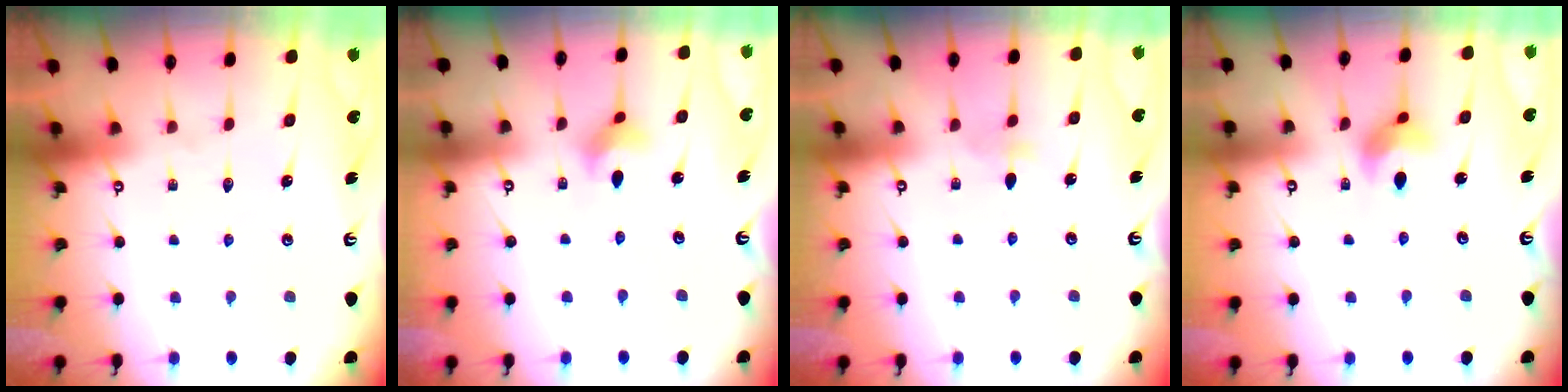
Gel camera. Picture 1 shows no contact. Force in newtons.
{"total": 3.2, "press": 3.2, "slide": 0.2}
{"total": 2.7, "press": 2.6, "slide": 0.6}
{"total": 7.5, "press": 7.5, "slide": 0.8}